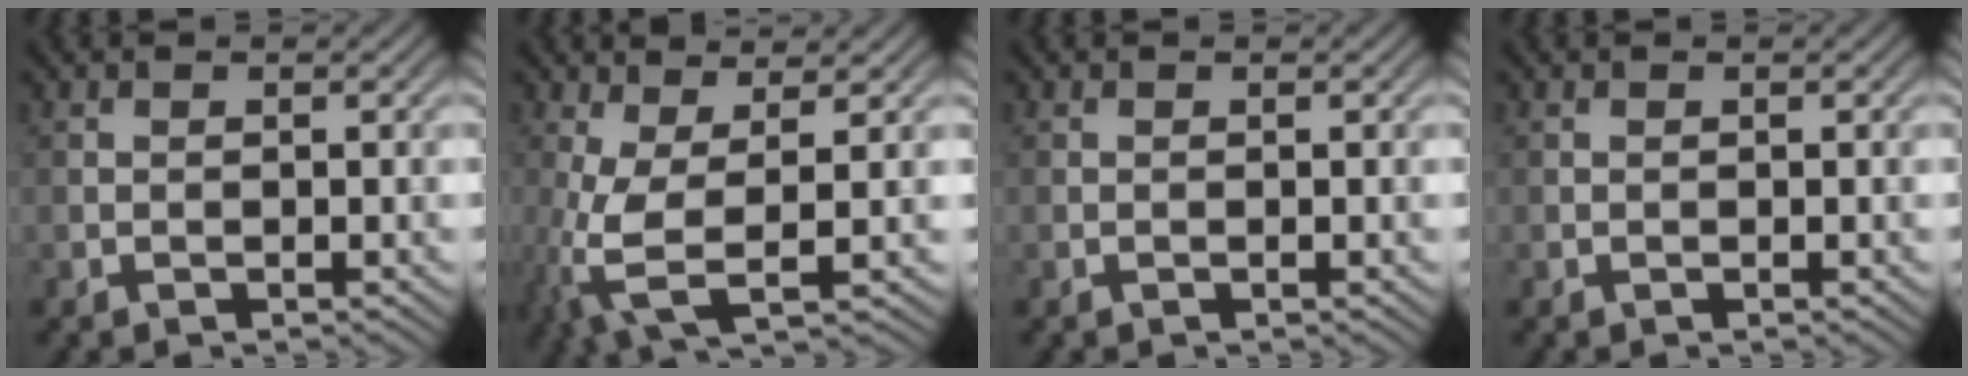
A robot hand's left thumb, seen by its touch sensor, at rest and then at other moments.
{"total": 6.9, "force": [-0.6, 2.1, 6.6], "torque": [-0.156, -0.001, -0.014]}
{"total": 0.0}
{"total": 0.0}